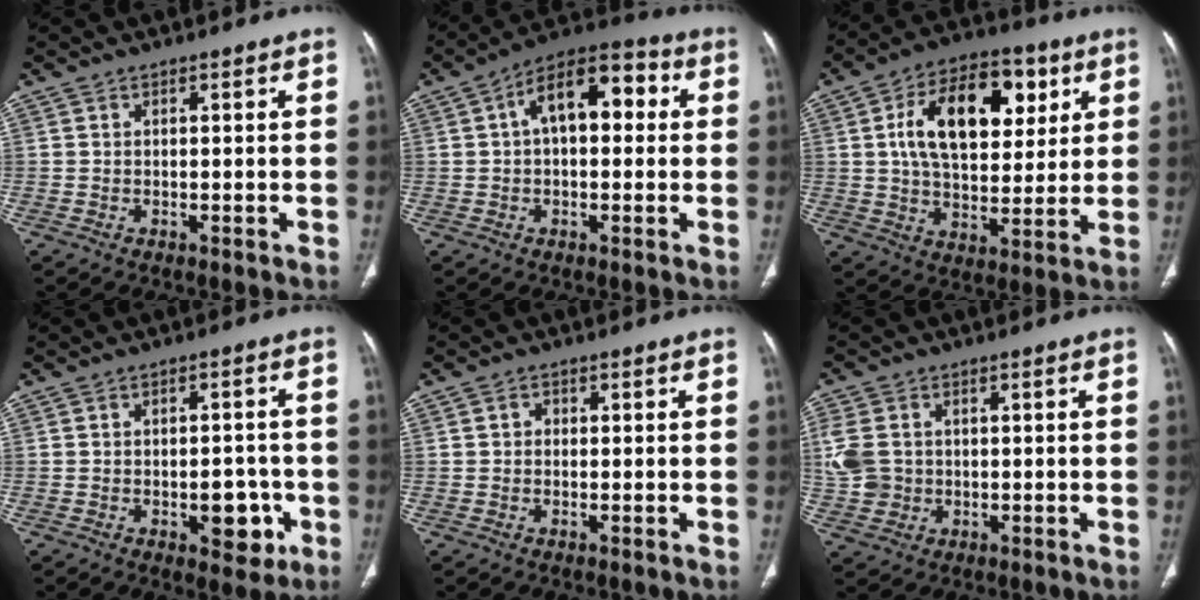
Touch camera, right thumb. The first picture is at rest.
{"total": 12.8, "force": [2.4, 6.9, 10.6], "torque": [-0.144, 0.039, 0.028]}
{"total": 19.1, "force": [5.7, 11.1, 14.5], "torque": [-0.199, -0.002, 0.090]}
{"total": 7.0, "force": [-2.3, 4.0, 5.3], "torque": [-0.039, 0.014, -0.022]}
{"total": 1.2, "force": [0.1, 1.1, 0.5], "torque": [-0.004, 0.004, 0.000]}
{"total": 8.8, "force": [0.9, 7.2, 5.0], "torque": [-0.121, 0.001, 0.024]}